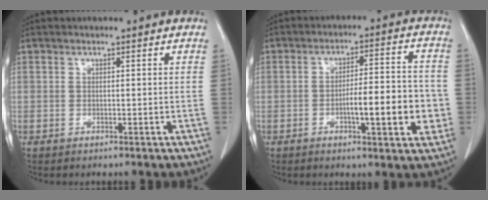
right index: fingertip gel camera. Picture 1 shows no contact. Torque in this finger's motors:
{"motor_torque": [1.10, -0.49, 0.48, 0.10]}